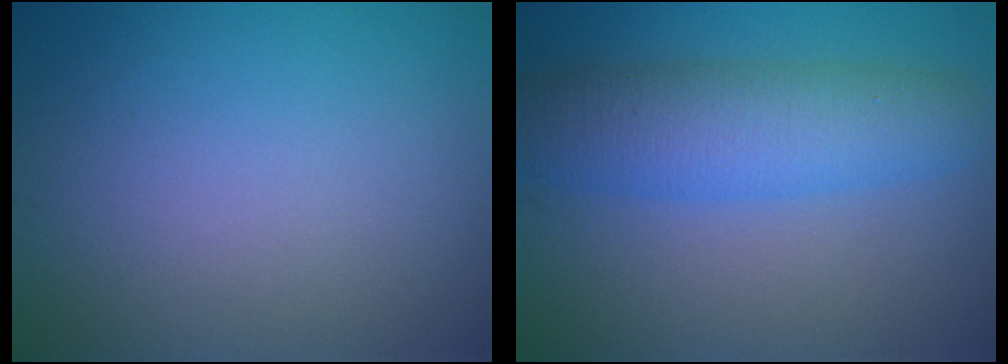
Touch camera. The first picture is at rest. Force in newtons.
{"total": 5.7, "press": 5.7, "slide": 0.1}